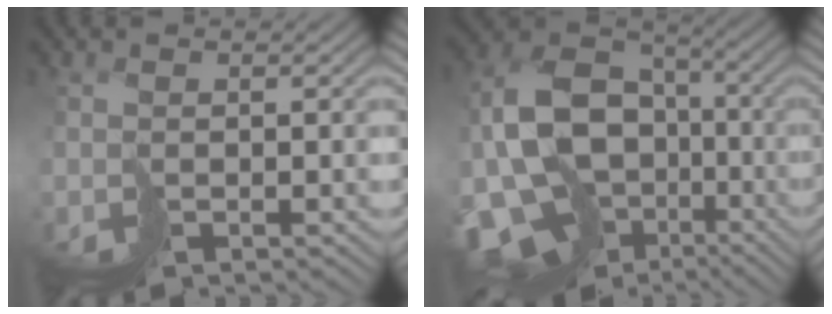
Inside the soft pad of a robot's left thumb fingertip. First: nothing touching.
{"total": 16.6, "force": [-3.4, 12.8, 9.9], "torque": [-0.212, -0.031, -0.048]}